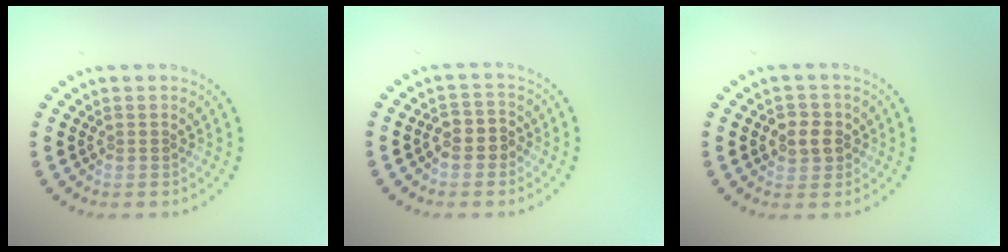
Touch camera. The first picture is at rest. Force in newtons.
{"total": 2.3, "press": 2.1, "slide": 0.9}
{"total": 2.5, "press": 2.4, "slide": 0.6}